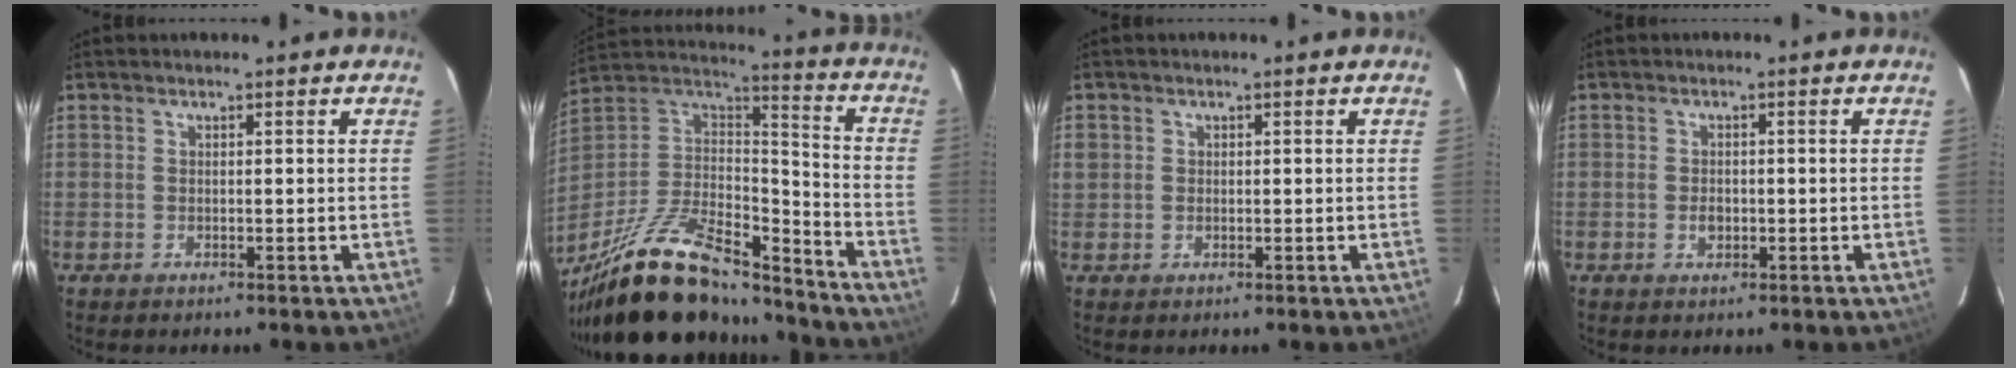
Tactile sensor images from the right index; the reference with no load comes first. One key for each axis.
{"total": 29.2, "fx": -21.3, "fy": 11.0, "fz": 16.7, "tx": -0.321, "ty": -0.009, "tz": -0.340}
{"total": 0.8, "fx": -0.1, "fy": 0.7, "fz": 0.3, "tx": -0.004, "ty": -0.001, "tz": -0.003}
{"total": 2.1, "fx": -0.5, "fy": 1.5, "fz": 1.3, "tx": -0.024, "ty": 0.001, "tz": -0.009}